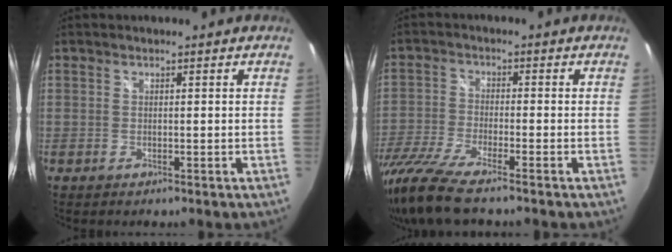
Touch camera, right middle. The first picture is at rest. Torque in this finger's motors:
{"motor_torque": [1.18, -0.96, 0.57, 0.19]}